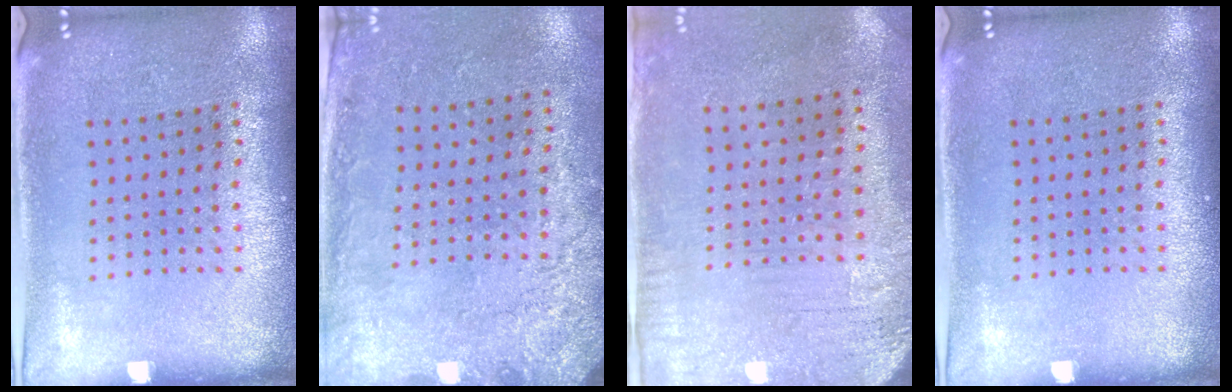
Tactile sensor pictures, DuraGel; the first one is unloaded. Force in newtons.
{"total": 2.7, "press": 2.0, "slide": 1.8}
{"total": 3.2, "press": 2.5, "slide": 2.0}
{"total": 0.0}